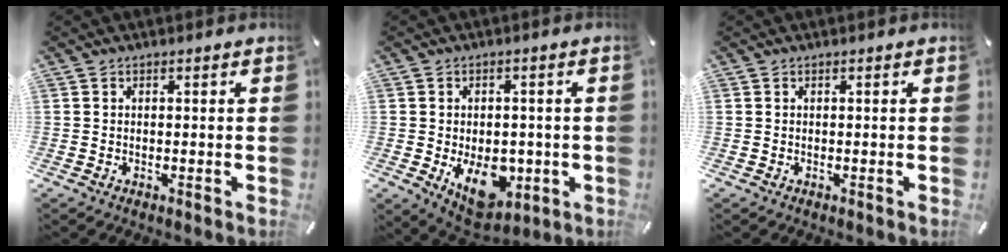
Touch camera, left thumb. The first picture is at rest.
{"total": 11.5, "force": [-3.1, 7.6, 8.0], "torque": [-0.116, -0.004, -0.050]}
{"total": 0.0}